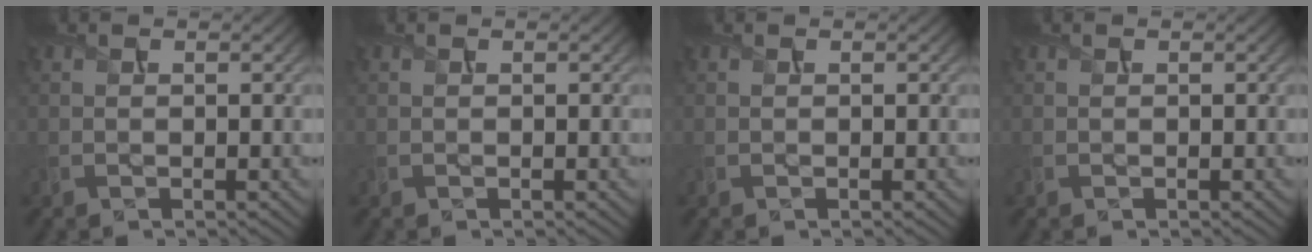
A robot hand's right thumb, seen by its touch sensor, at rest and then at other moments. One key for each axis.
{"total": 0.0}
{"total": 0.0}
{"total": 0.0}